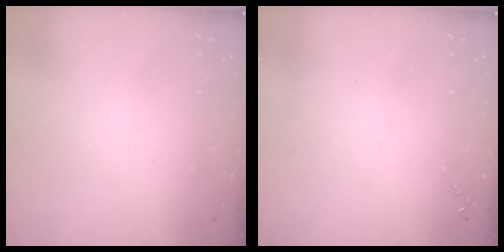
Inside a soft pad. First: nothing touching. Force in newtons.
{"total": 0.0}